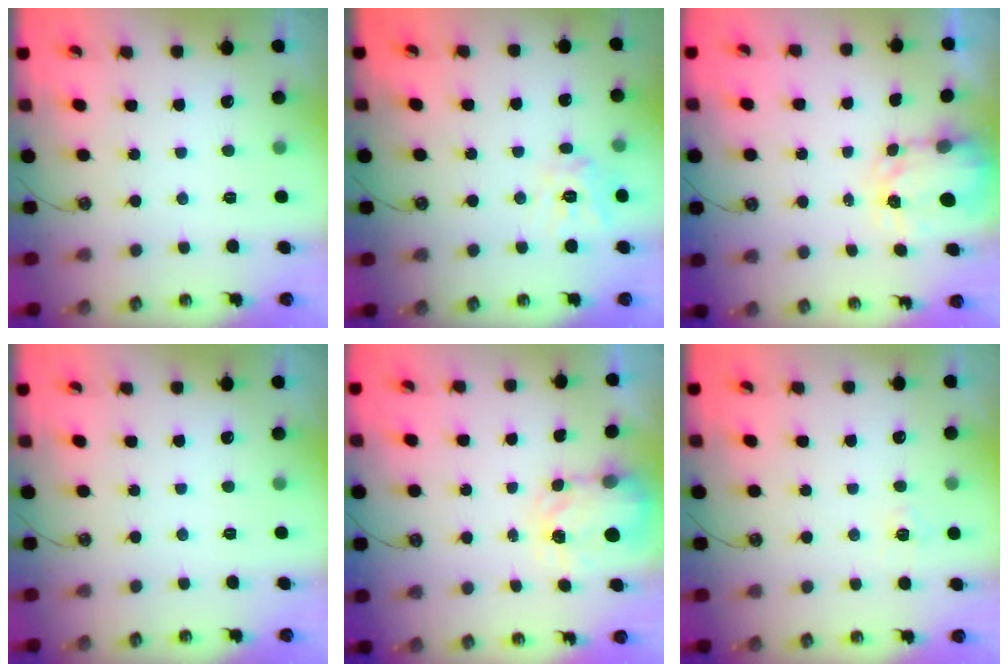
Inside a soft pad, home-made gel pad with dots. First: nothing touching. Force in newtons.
{"total": 11.1, "press": 11.1, "slide": 0.9}
{"total": 3.4, "press": 3.4, "slide": 0.4}
{"total": 0.0}
{"total": 3.8, "press": 3.7, "slide": 0.5}
{"total": 5.7, "press": 5.7, "slide": 0.5}